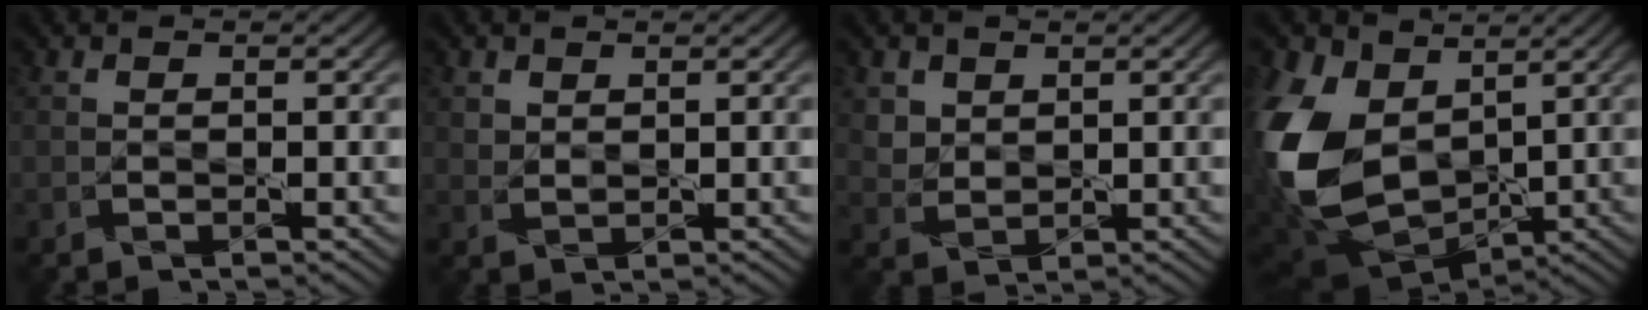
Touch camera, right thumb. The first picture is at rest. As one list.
[{"total": 1.7, "force": [1.2, 1.0, 0.6], "torque": [-0.016, -0.002, 0.028]}, {"total": 3.1, "force": [2.0, 2.2, 0.9], "torque": [-0.034, -0.011, 0.046]}, {"total": 15.7, "force": [1.9, 10.8, 11.3], "torque": [-0.321, -0.009, 0.041]}]